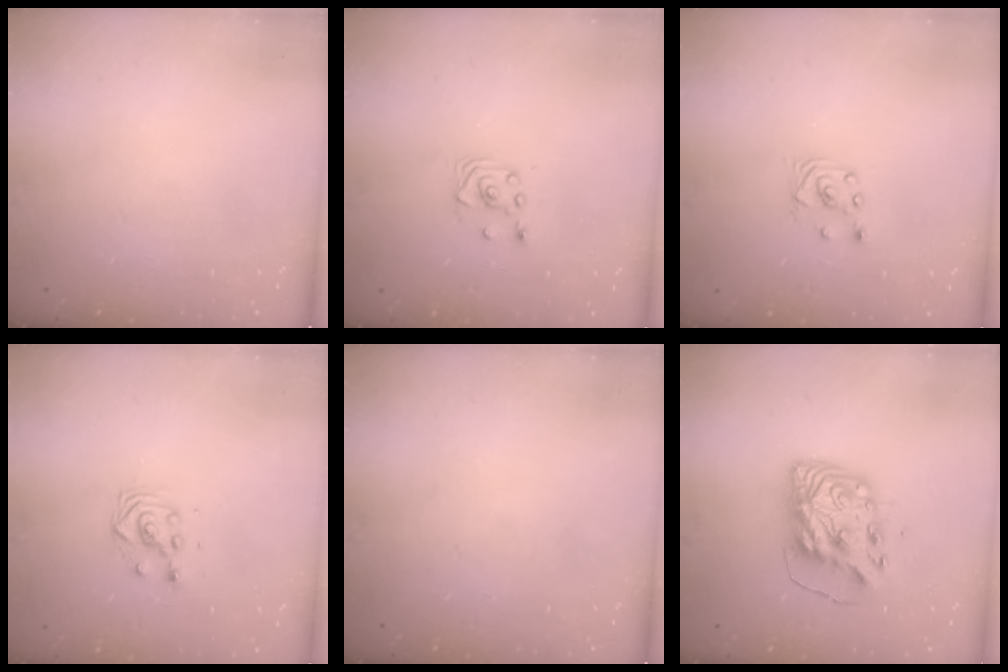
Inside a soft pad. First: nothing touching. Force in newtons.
{"total": 2.6, "press": 2.6, "slide": 0.2}
{"total": 1.6, "press": 1.6, "slide": 0.0}
{"total": 3.3, "press": 3.3, "slide": 0.3}
{"total": 0.0}
{"total": 11.0, "press": 10.9, "slide": 1.6}